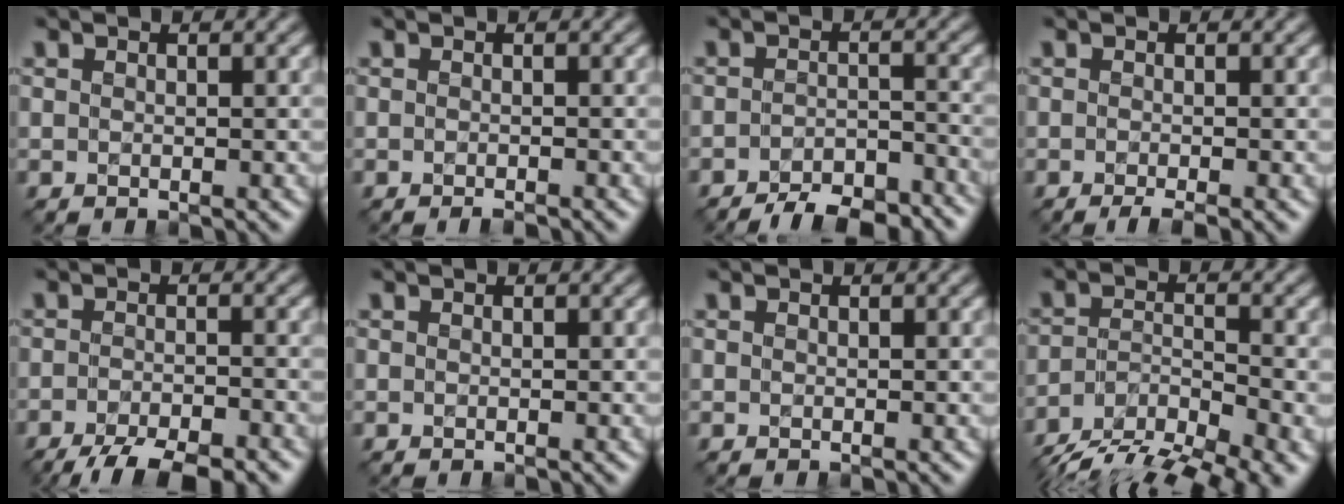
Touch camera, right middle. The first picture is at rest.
{"total": 0.9, "force": [-0.7, 0.1, 0.5], "torque": [-0.006, -0.002, -0.013]}
{"total": 6.8, "force": [-5.6, 2.0, 3.2], "torque": [-0.047, -0.009, -0.082]}
{"total": 2.2, "force": [-1.3, 0.4, 1.7], "torque": [-0.023, -0.004, -0.026]}
{"total": 5.8, "force": [-4.5, 1.2, 3.4], "torque": [-0.051, -0.007, -0.079]}
{"total": 0.0}
{"total": 0.0}
{"total": 9.7, "force": [-7.7, 3.0, 5.1], "torque": [-0.095, -0.016, -0.130]}